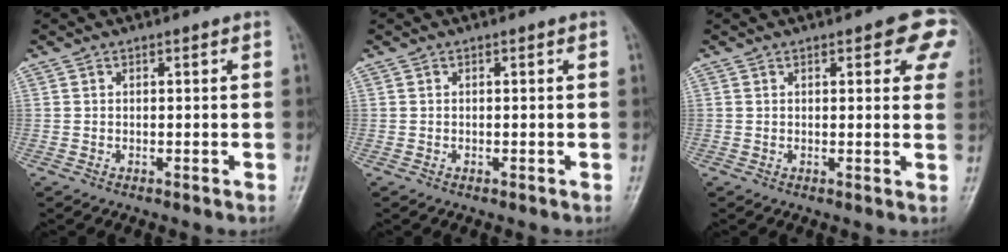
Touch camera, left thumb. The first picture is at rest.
{"total": 0.0}
{"total": 7.6, "force": [3.6, 3.3, 5.8], "torque": [-0.026, -0.008, 0.033]}